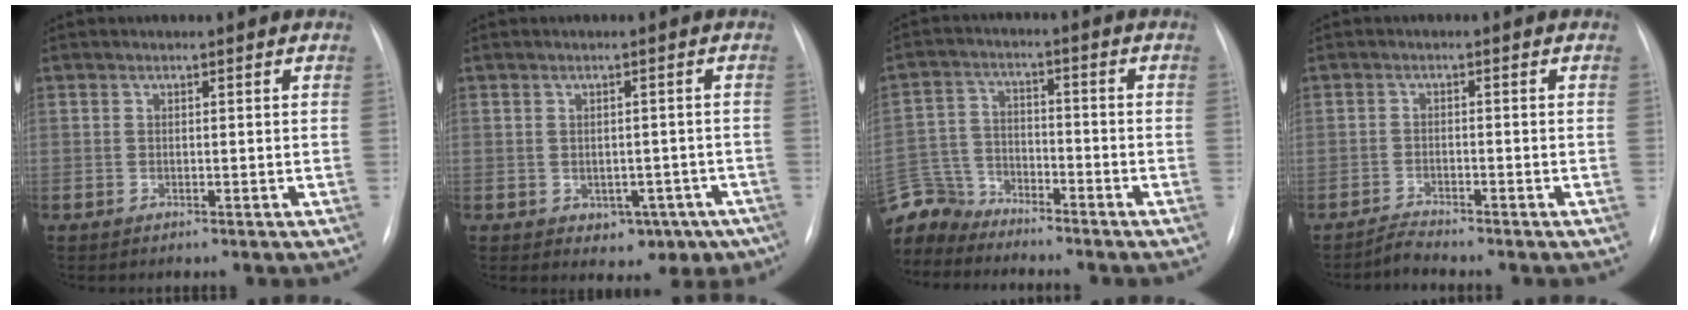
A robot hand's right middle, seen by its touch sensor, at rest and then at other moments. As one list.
[{"total": 6.4, "force": [-3.0, 4.7, 3.1], "torque": [-0.021, 0.017, -0.029]}, {"total": 9.6, "force": [-9.1, 2.8, 0.5], "torque": [-0.027, 0.011, -0.183]}, {"total": 2.0, "force": [-1.9, -0.6, -0.2], "torque": [0.002, -0.013, -0.036]}]